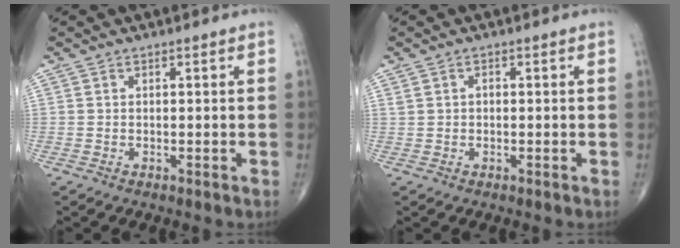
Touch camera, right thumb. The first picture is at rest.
{"total": 1.0, "force": [0.2, 0.7, 0.7], "torque": [-0.014, 0.005, 0.006]}